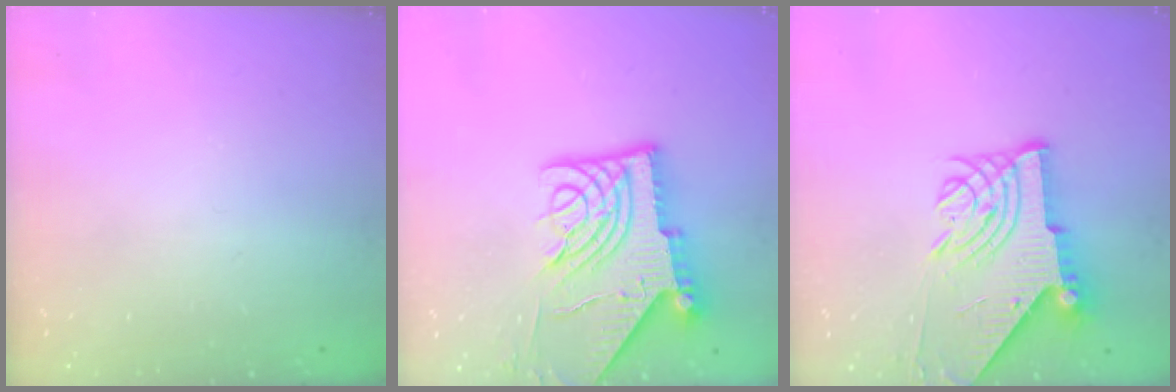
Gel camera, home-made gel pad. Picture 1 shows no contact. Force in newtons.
{"total": 15.6, "press": 15.4, "slide": 1.9}
{"total": 8.8, "press": 8.7, "slide": 1.1}